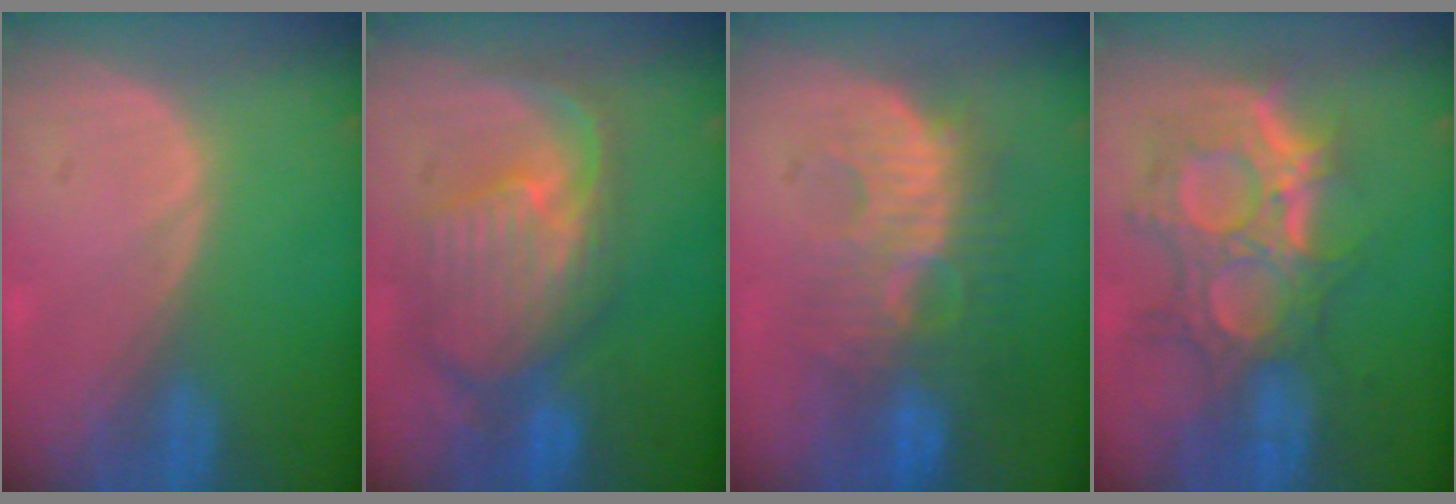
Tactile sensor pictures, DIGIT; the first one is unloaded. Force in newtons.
{"total": 11.0, "press": 9.6, "slide": 5.3}
{"total": 9.7, "press": 9.4, "slide": 2.5}
{"total": 11.8, "press": 10.6, "slide": 5.2}